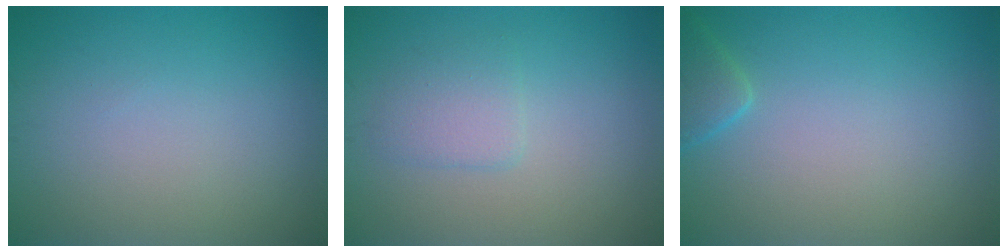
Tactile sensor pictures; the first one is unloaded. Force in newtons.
{"total": 2.0, "press": 2.0, "slide": 0.2}
{"total": 1.9, "press": 1.9, "slide": 0.2}